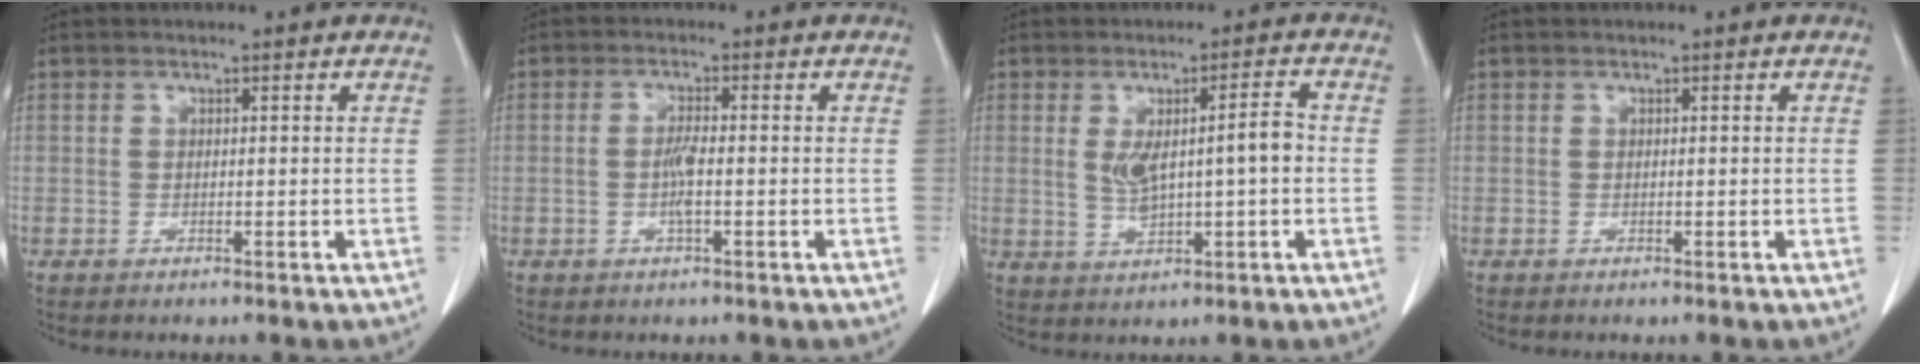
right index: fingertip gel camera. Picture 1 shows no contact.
{"total": 2.7, "force": [-0.7, 0.3, 2.6], "torque": [-0.055, 0.000, -0.014]}
{"total": 6.7, "force": [0.1, 1.5, 6.5], "torque": [-0.112, 0.014, 0.012]}
{"total": 0.0}